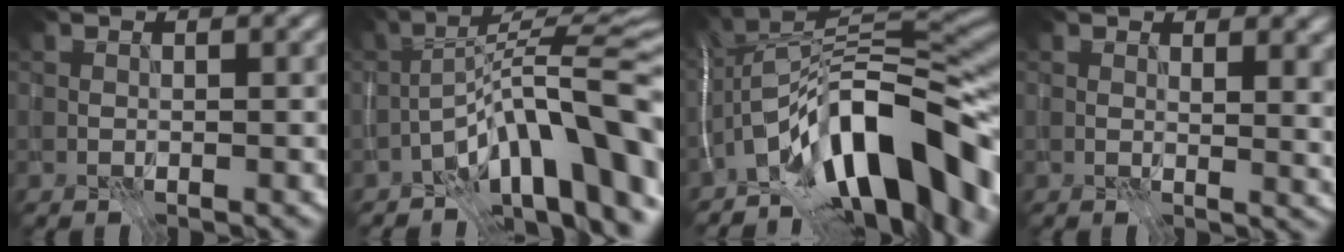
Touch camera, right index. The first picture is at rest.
{"total": 11.9, "force": [-5.7, 3.1, 10.0], "torque": [-0.140, 0.024, -0.093]}
{"total": 16.0, "force": [-6.5, 6.7, 12.9], "torque": [-0.191, 0.043, -0.127]}
{"total": 3.4, "force": [1.3, 1.3, 2.8], "torque": [-0.034, -0.005, 0.020]}